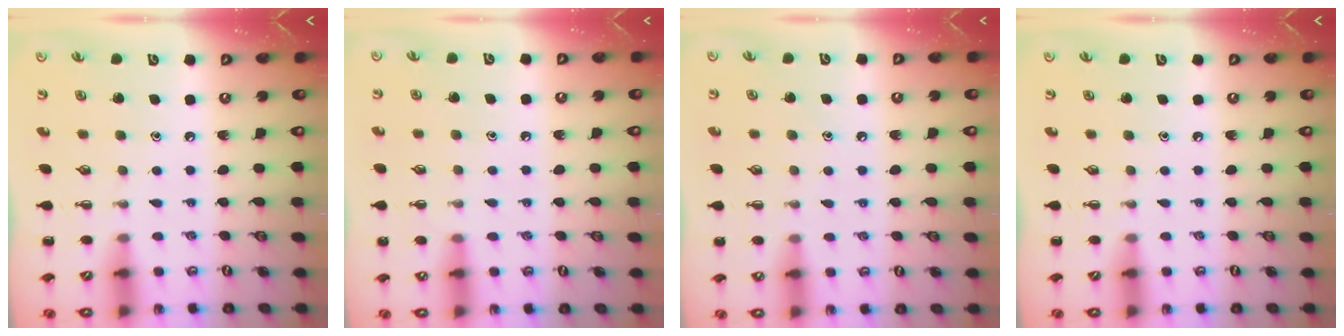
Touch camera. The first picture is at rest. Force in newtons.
{"total": 5.6, "press": 5.3, "slide": 2.0}
{"total": 6.7, "press": 6.4, "slide": 2.1}
{"total": 0.0}